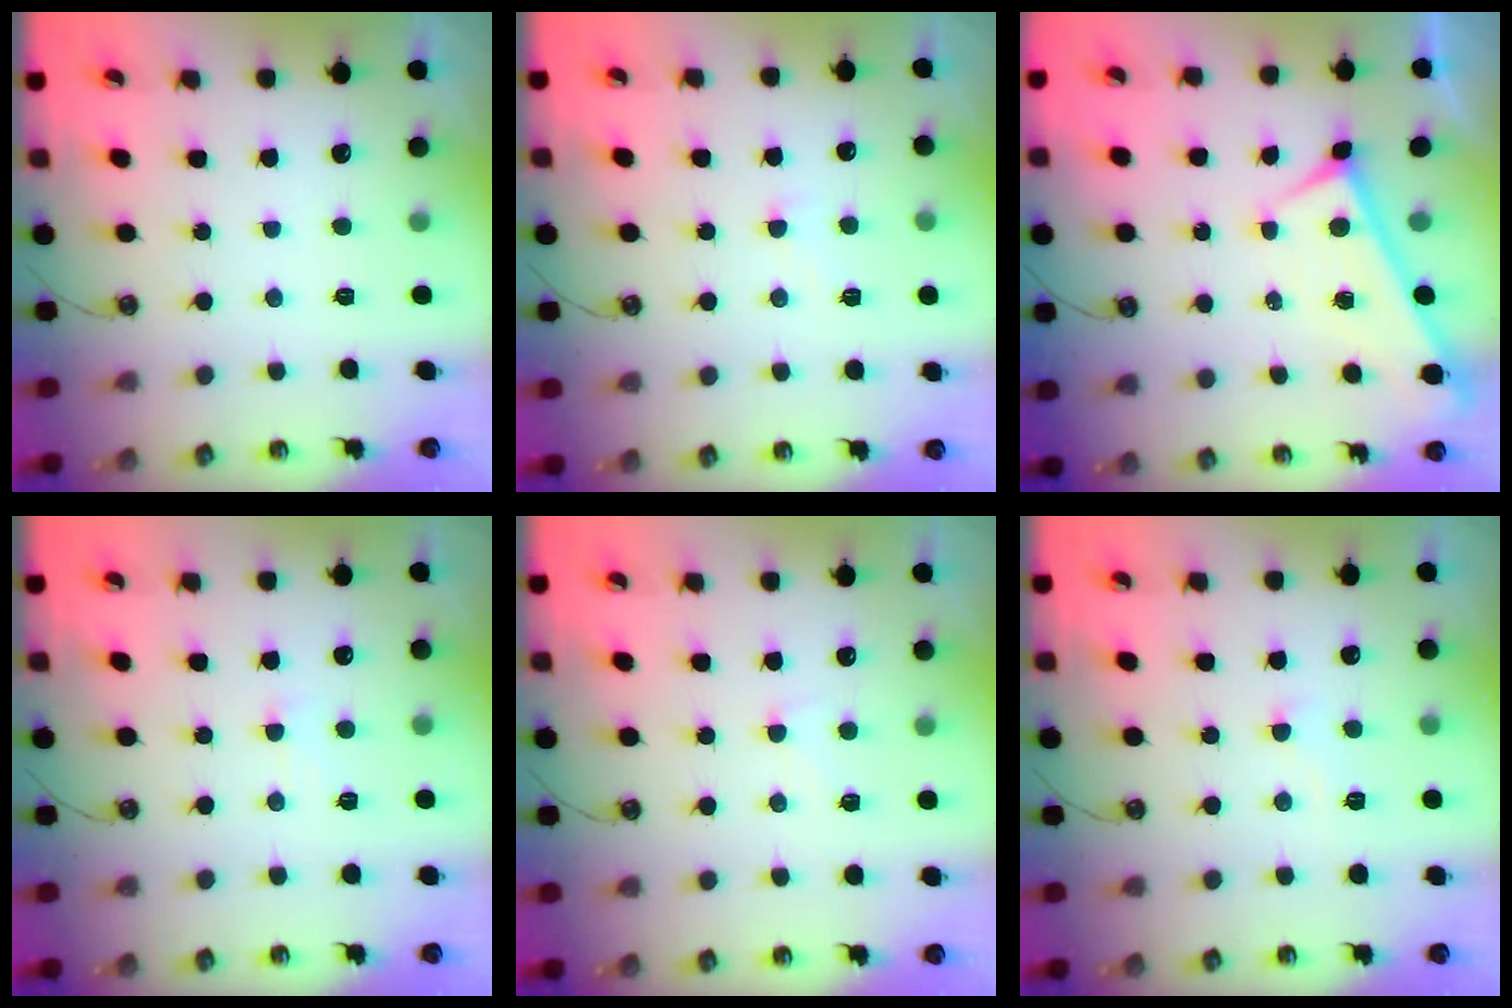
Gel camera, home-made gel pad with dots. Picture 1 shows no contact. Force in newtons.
{"total": 4.6, "press": 4.5, "slide": 0.5}
{"total": 0.0}
{"total": 0.8, "press": 0.6, "slide": 0.6}
{"total": 1.3, "press": 1.0, "slide": 0.9}
{"total": 1.9, "press": 1.8, "slide": 0.6}